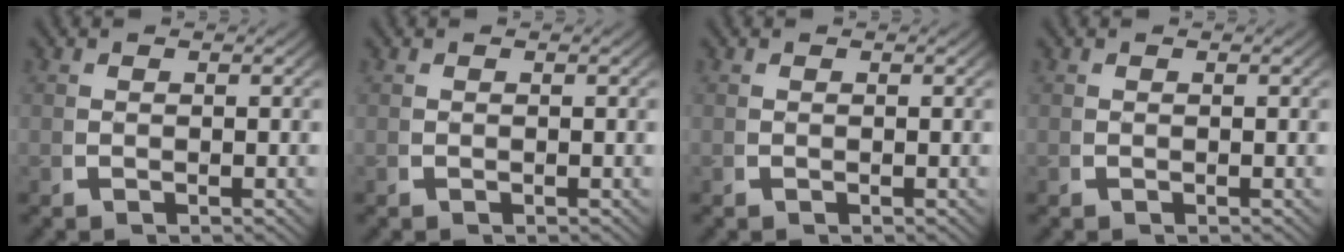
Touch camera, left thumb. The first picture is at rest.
{"total": 0.0}
{"total": 0.0}
{"total": 0.0}